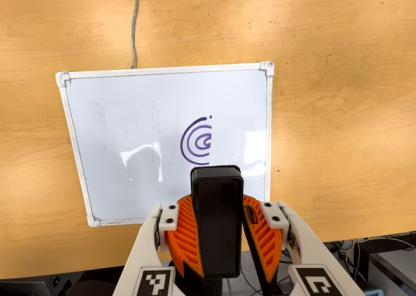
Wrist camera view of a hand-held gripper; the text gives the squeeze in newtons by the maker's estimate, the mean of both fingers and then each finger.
{"total": 11.5, "left": 11.1, "right": 11.8}